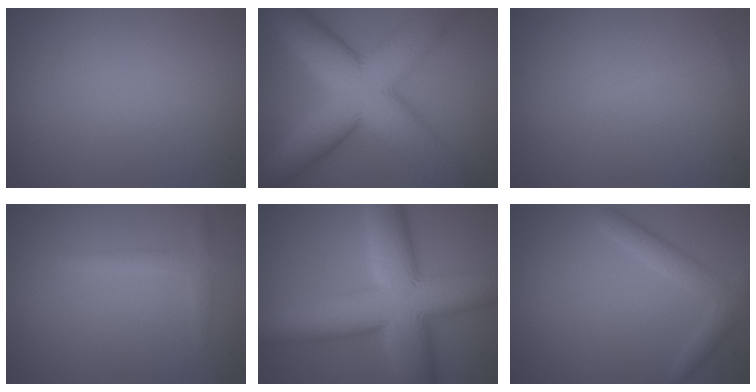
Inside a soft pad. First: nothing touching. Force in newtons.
{"total": 13.6, "press": 13.6, "slide": 0.4}
{"total": 0.7, "press": 0.7, "slide": 0.1}
{"total": 1.5, "press": 1.5, "slide": 0.0}
{"total": 12.3, "press": 12.3, "slide": 0.4}
{"total": 2.7, "press": 2.7, "slide": 0.1}